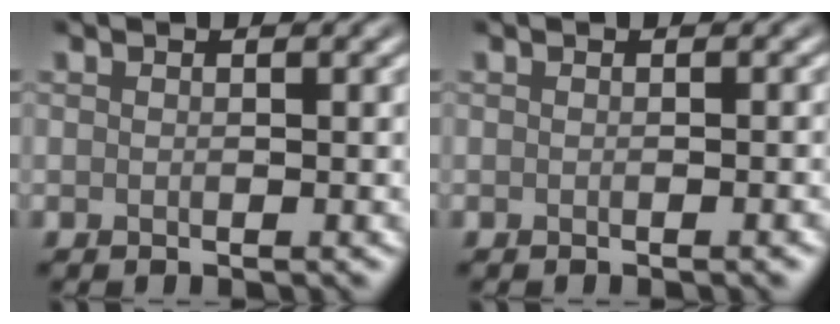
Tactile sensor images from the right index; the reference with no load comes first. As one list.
[{"total": 1.3, "force": [-0.4, 0.3, 1.1], "torque": [-0.008, 0.001, -0.008]}]